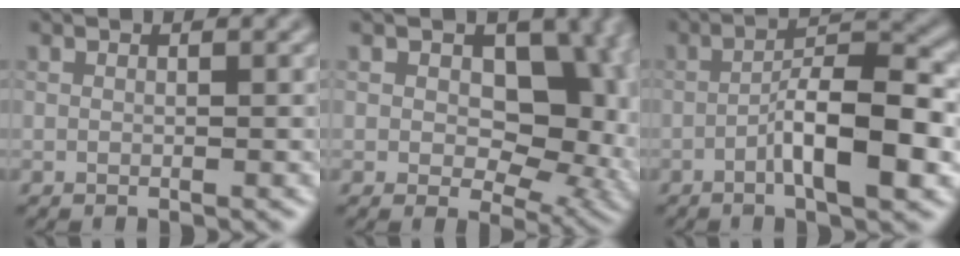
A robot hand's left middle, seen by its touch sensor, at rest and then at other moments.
{"total": 12.0, "force": [2.4, 8.1, 8.6], "torque": [-0.081, -0.006, 0.038]}
{"total": 7.4, "force": [-2.4, 1.8, 6.7], "torque": [-0.107, 0.017, -0.046]}